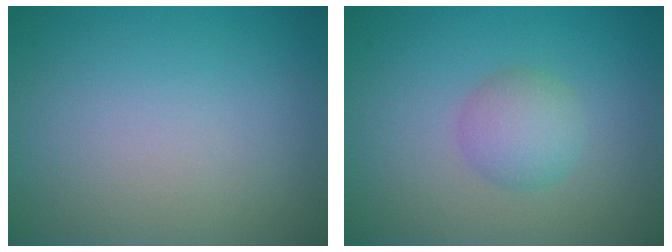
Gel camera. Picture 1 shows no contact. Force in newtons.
{"total": 2.6, "press": 2.6, "slide": 0.1}